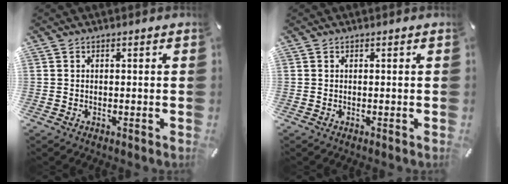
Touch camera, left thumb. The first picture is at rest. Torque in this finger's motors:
{"motor_torque": [0.01, 0.01, 0.00, 0.00, 0.00]}